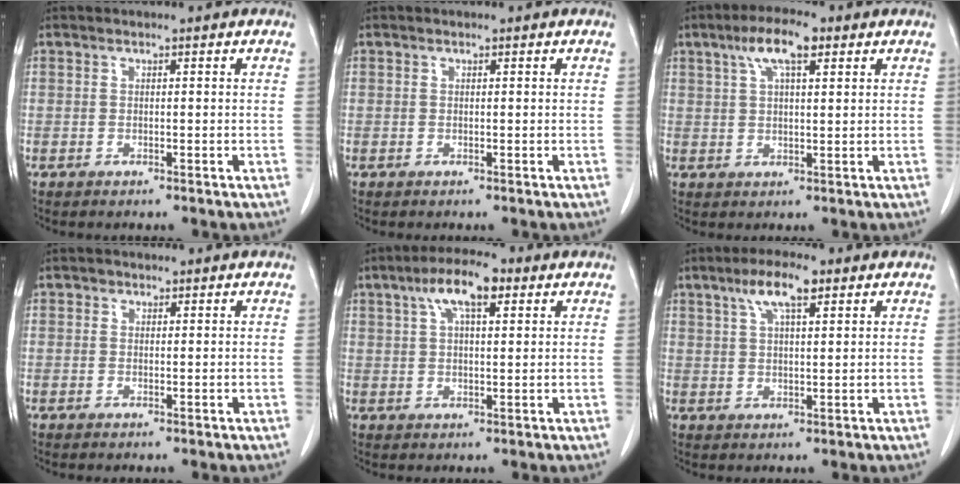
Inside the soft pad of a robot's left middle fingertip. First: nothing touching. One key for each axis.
{"total": 0.0}
{"total": 6.7, "fx": 3.5, "fy": 1.7, "fz": 5.4, "tx": -0.107, "ty": 0.016, "tz": 0.061}
{"total": 0.9, "fx": 0.5, "fy": 0.7, "fz": 0.2, "tx": 0.002, "ty": -0.001, "tz": 0.004}
{"total": 7.5, "fx": 3.7, "fy": 2.2, "fz": 6.1, "tx": -0.117, "ty": 0.020, "tz": 0.062}
{"total": 6.2, "fx": 3.5, "fy": 1.4, "fz": 4.9, "tx": -0.098, "ty": 0.011, "tz": 0.063}